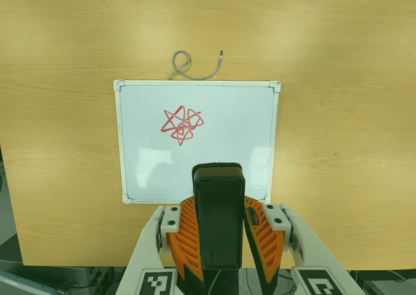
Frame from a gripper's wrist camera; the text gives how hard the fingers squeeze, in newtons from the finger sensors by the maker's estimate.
{"total": 9.0, "left": 7.2, "right": 10.7}